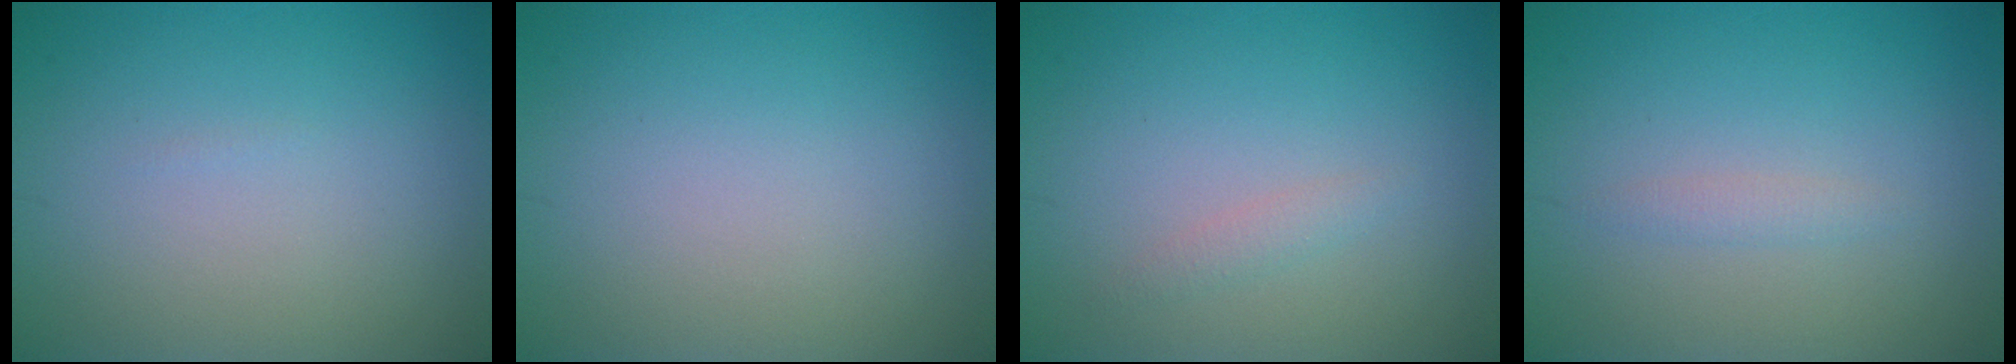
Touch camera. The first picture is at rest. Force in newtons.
{"total": 0.0}
{"total": 0.9, "press": 0.9, "slide": 0.1}
{"total": 0.9, "press": 0.9, "slide": 0.0}